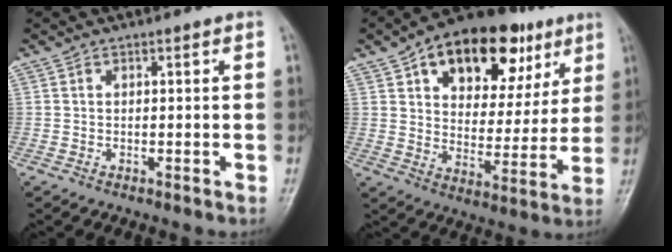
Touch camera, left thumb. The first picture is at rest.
{"total": 23.3, "force": [11.4, 13.0, 15.7], "torque": [-0.185, -0.006, 0.172]}